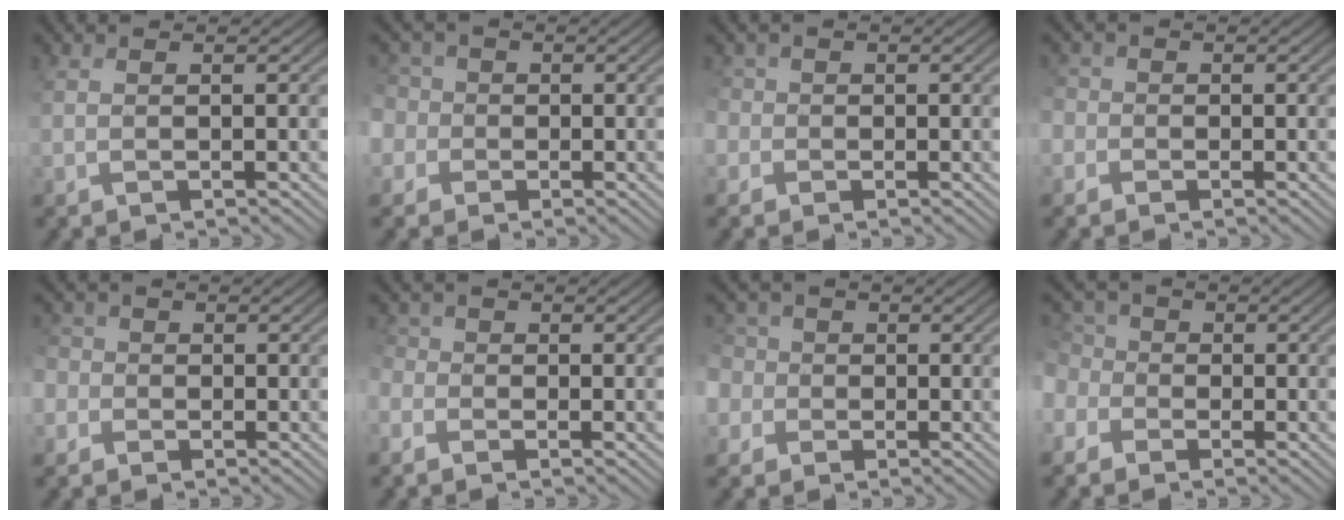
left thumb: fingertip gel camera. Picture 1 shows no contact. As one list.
[{"total": 5.4, "force": [-0.5, 5.2, 1.3], "torque": [-0.060, 0.007, -0.040]}, {"total": 2.3, "force": [-0.9, 2.1, -0.3], "torque": [-0.001, -0.002, -0.026]}, {"total": 2.3, "force": [-1.1, 2.0, -0.2], "torque": [0.002, 0.000, -0.033]}, {"total": 2.7, "force": [-1.3, 2.4, -0.1], "torque": [-0.005, 0.001, -0.041]}, {"total": 2.6, "force": [-2.0, 1.7, 0.3], "torque": [-0.017, -0.009, -0.044]}, {"total": 5.3, "force": [-0.6, 5.1, 1.4], "torque": [-0.060, 0.006, -0.040]}, {"total": 4.3, "force": [-1.8, 3.6, 1.5], "torque": [-0.058, -0.003, -0.038]}]